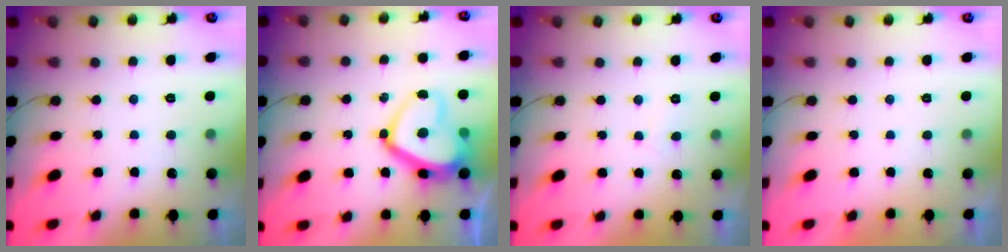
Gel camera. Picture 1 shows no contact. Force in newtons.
{"total": 14.1, "press": 14.1, "slide": 0.8}
{"total": 2.7, "press": 2.7, "slide": 0.4}
{"total": 2.4, "press": 2.3, "slide": 0.4}